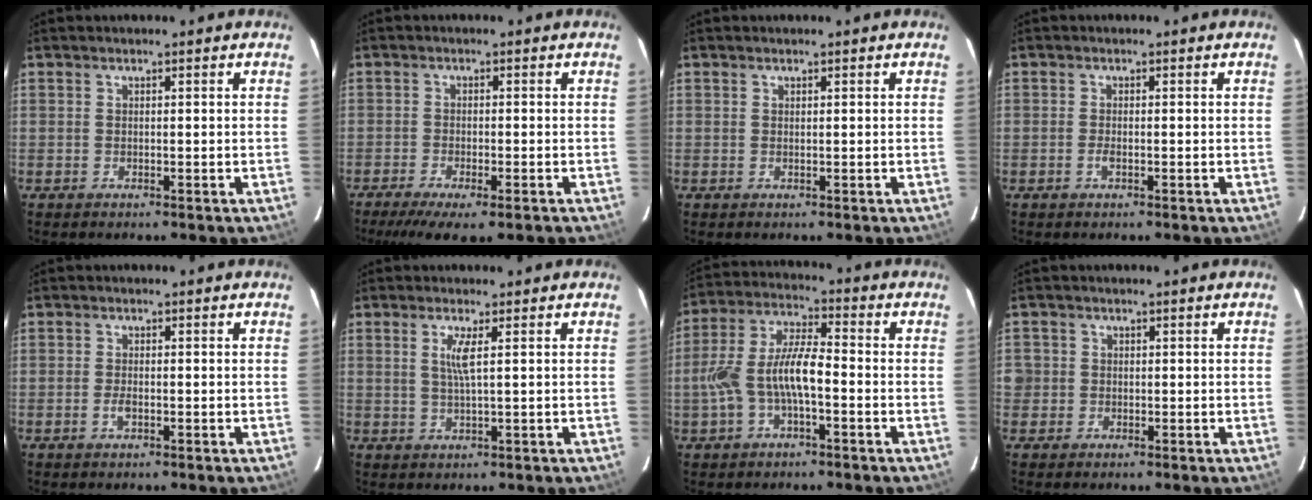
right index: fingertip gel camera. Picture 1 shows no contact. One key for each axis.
{"total": 9.3, "fx": -6.7, "fy": 1.9, "fz": 6.1, "tx": -0.132, "ty": -0.036, "tz": -0.108}
{"total": 0.0}
{"total": 1.2, "fx": -0.5, "fy": 0.5, "fz": 1.0, "tx": -0.021, "ty": 0.000, "tz": -0.010}
{"total": 1.8, "fx": -0.7, "fy": 0.8, "fz": 1.4, "tx": -0.030, "ty": -0.001, "tz": -0.013}
{"total": 3.1, "fx": 0.9, "fy": -0.3, "fz": 2.9, "tx": -0.059, "ty": -0.004, "tz": 0.017}
{"total": 10.8, "fx": -2.8, "fy": 3.8, "fz": 9.7, "tx": -0.205, "ty": 0.011, "tz": -0.049}
{"total": 2.6, "fx": -0.5, "fy": 2.5, "fz": 0.3, "tx": -0.001, "ty": 0.007, "tz": -0.010}